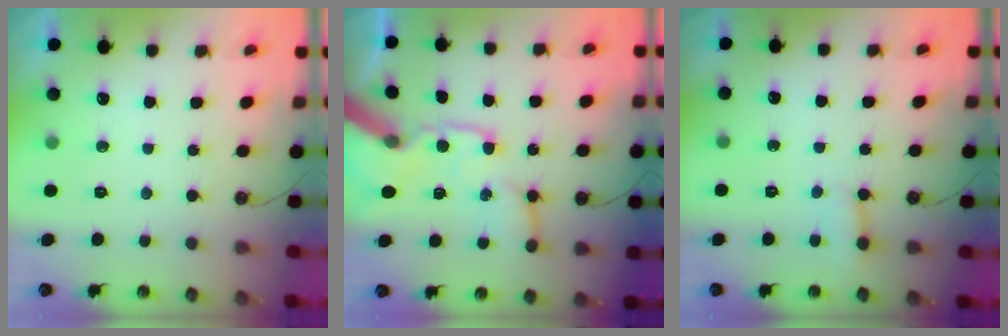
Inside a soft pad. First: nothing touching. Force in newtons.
{"total": 19.7, "press": 19.4, "slide": 3.1}
{"total": 2.0, "press": 2.0, "slide": 0.1}